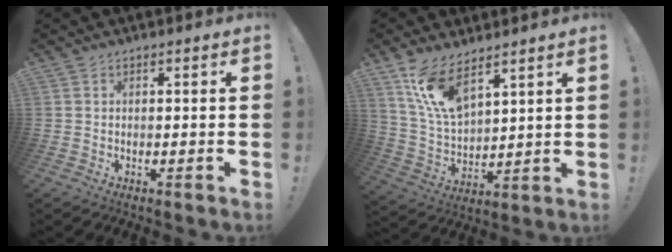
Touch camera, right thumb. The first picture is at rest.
{"total": 13.1, "force": [9.1, 5.4, 7.6], "torque": [-0.170, -0.045, 0.175]}